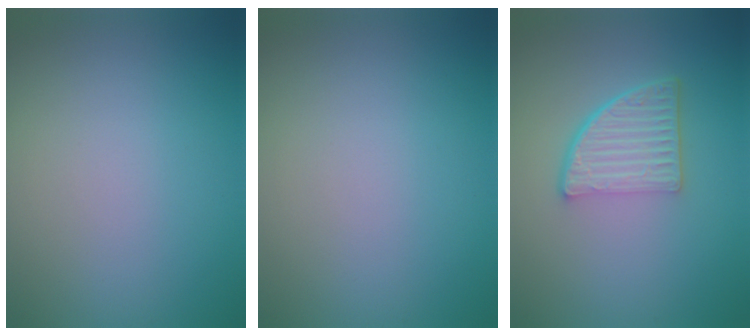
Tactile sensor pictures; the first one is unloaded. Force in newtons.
{"total": 0.0}
{"total": 4.9, "press": 3.4, "slide": 3.6}